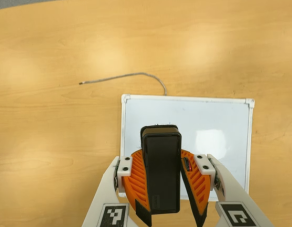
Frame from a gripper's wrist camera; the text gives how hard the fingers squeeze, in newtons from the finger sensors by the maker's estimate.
{"total": 9.5, "left": 9.3, "right": 9.7}